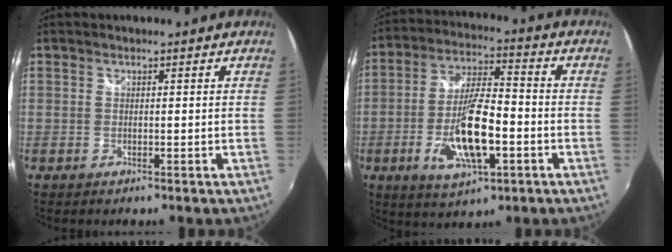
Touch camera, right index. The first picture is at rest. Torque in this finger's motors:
{"motor_torque": [1.14, -0.99, 0.71, 0.21]}